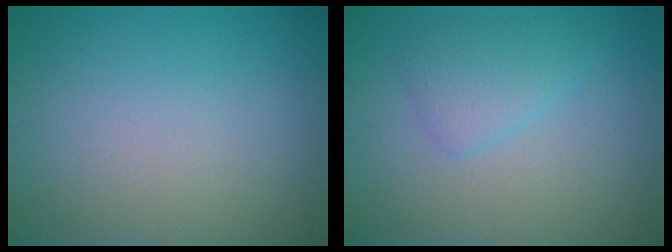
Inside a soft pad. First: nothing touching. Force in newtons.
{"total": 2.4, "press": 2.4, "slide": 0.1}